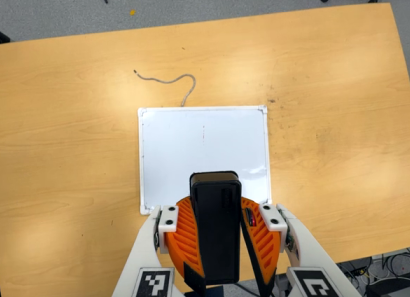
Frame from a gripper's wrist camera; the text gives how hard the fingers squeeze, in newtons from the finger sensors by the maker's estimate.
{"total": 10.9, "left": 10.6, "right": 11.1}